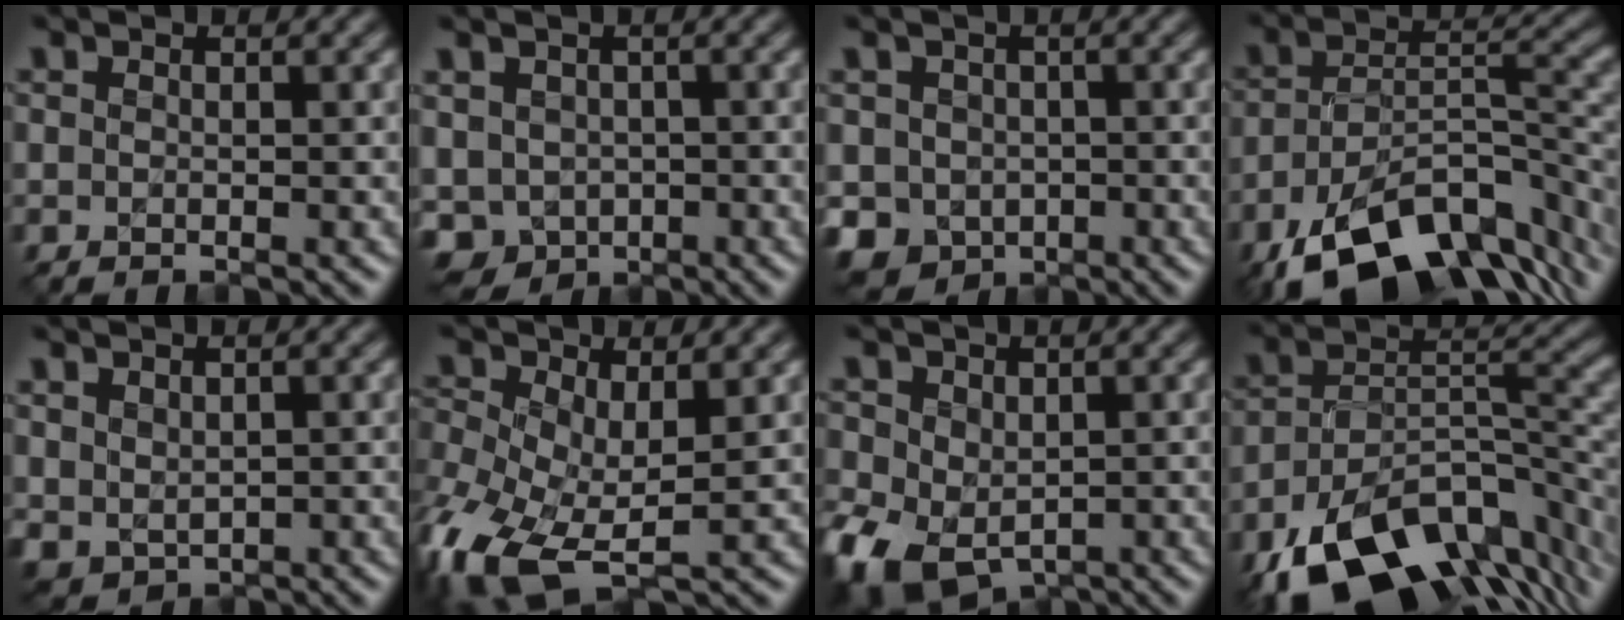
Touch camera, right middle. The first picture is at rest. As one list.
[{"total": 4.5, "force": [-1.1, 3.9, 2.0], "torque": [-0.045, -0.011, -0.020]}, {"total": 4.5, "force": [-1.4, 4.0, 1.7], "torque": [-0.029, -0.006, -0.030]}, {"total": 13.4, "force": [-8.5, 5.8, 8.6], "torque": [-0.141, 0.004, -0.141]}, {"total": 2.0, "force": [0.9, 1.5, 0.8], "torque": [-0.020, -0.004, 0.023]}, {"total": 10.5, "force": [-3.1, 5.9, 8.1], "torque": [-0.211, -0.029, -0.056]}, {"total": 8.4, "force": [-2.9, 5.9, 5.3], "torque": [-0.124, -0.020, -0.052]}, {"total": 14.2, "force": [-8.1, 7.3, 9.1], "torque": [-0.158, 0.002, -0.136]}]